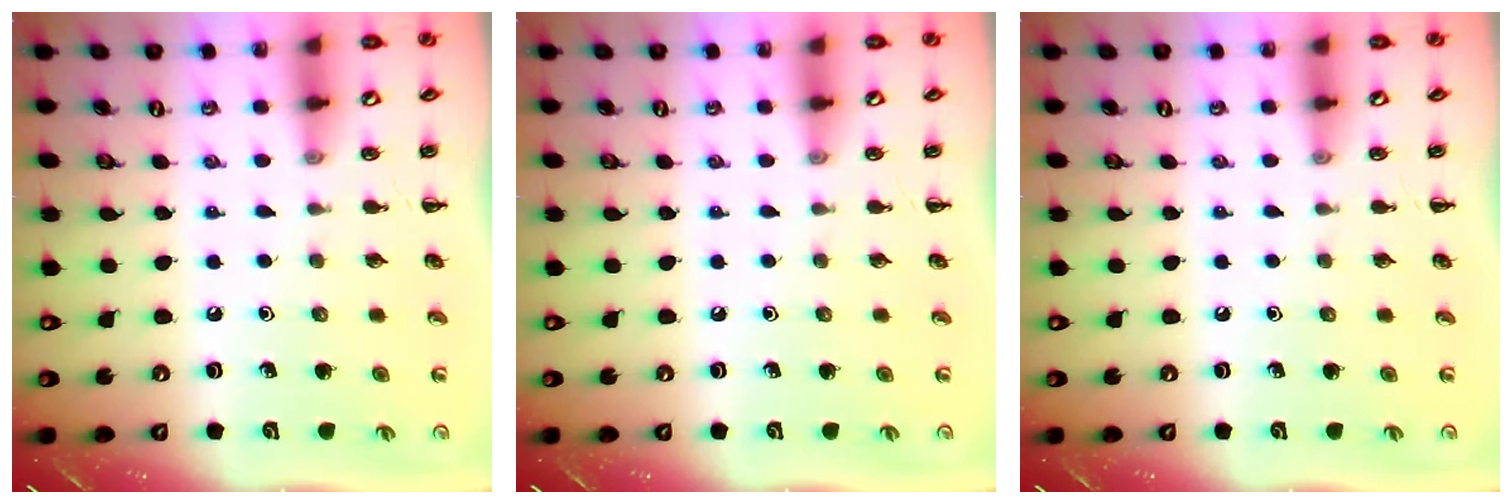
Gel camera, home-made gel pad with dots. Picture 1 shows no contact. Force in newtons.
{"total": 0.0}
{"total": 0.0}